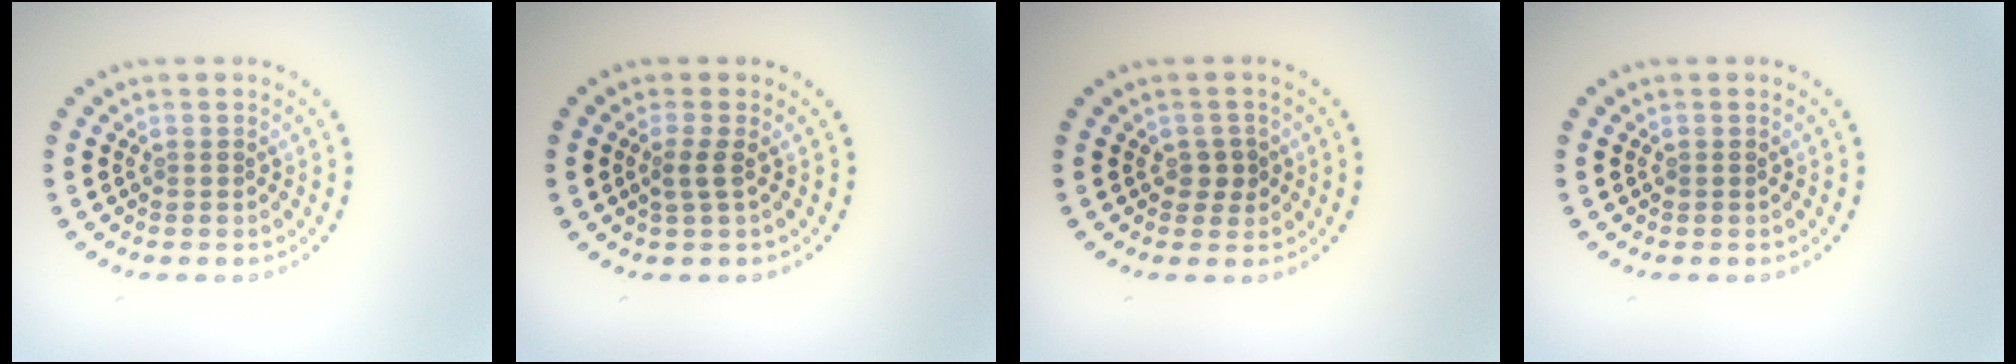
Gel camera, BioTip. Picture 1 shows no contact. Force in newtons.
{"total": 1.4, "press": 1.0, "slide": 1.0}
{"total": 1.4, "press": 1.3, "slide": 0.5}
{"total": 0.0}